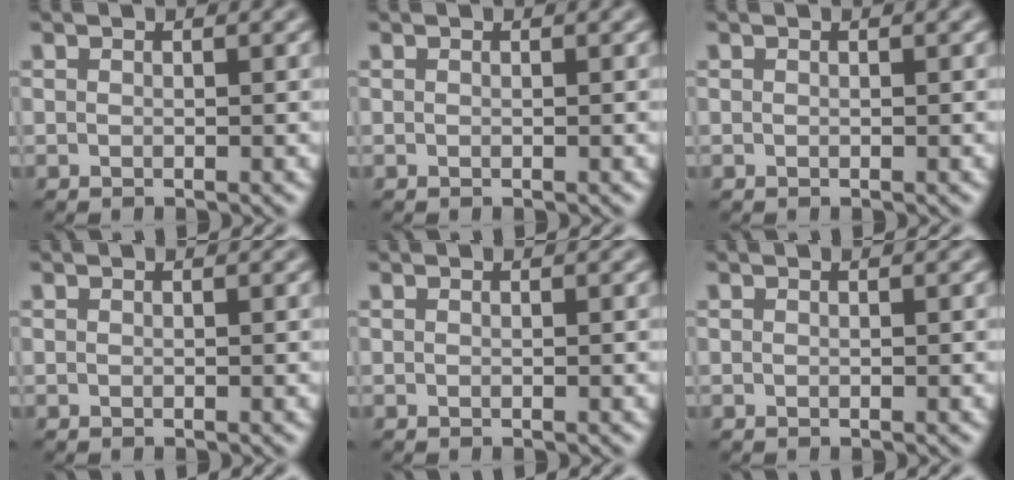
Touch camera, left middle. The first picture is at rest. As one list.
[{"total": 0.0}, {"total": 0.0}, {"total": 0.0}, {"total": 0.0}, {"total": 0.0}]